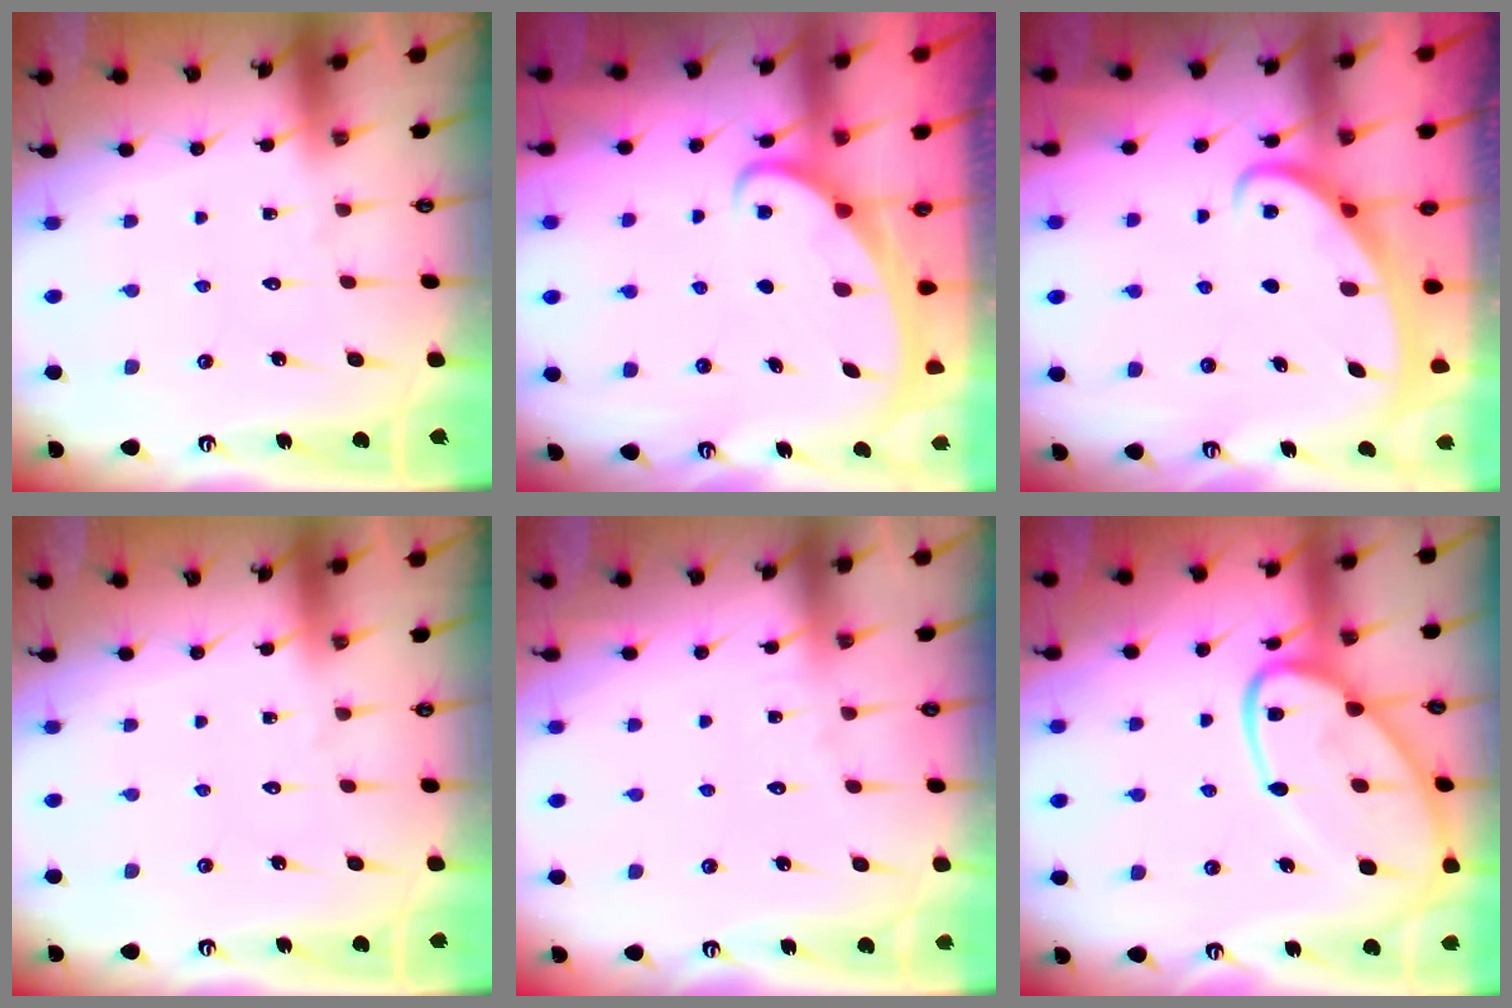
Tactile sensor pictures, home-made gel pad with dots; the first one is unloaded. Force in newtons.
{"total": 2.0, "press": 2.0, "slide": 0.3}
{"total": 2.5, "press": 2.5, "slide": 0.4}
{"total": 0.0}
{"total": 3.6, "press": 3.6, "slide": 0.5}
{"total": 19.6, "press": 19.6, "slide": 1.7}